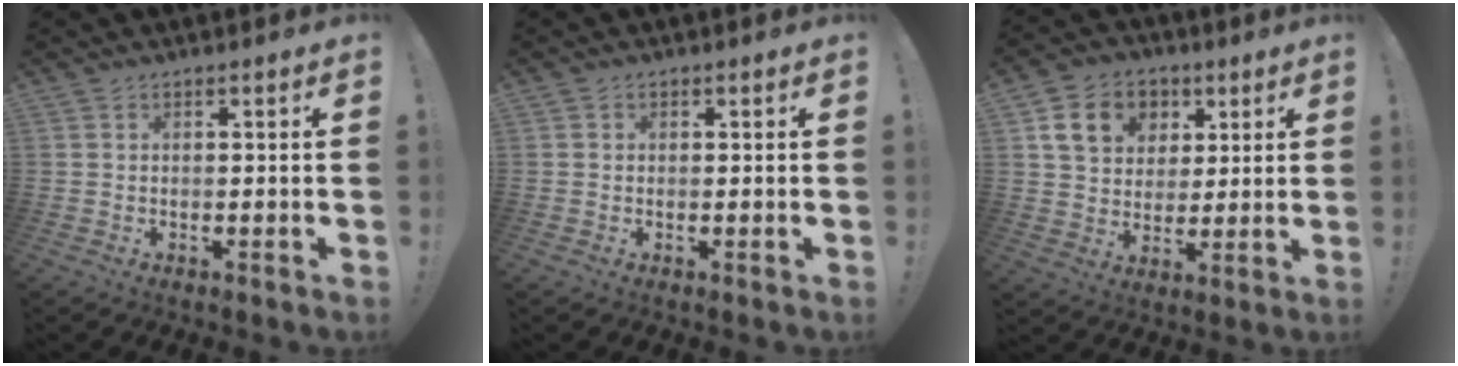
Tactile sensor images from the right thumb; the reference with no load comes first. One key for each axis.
{"total": 0.6, "fx": 0.0, "fy": 0.6, "fz": 0.0, "tx": 0.010, "ty": -0.002, "tz": -0.002}
{"total": 13.7, "fx": 5.5, "fy": 11.1, "fz": 6.1, "tx": -0.078, "ty": -0.019, "tz": 0.110}